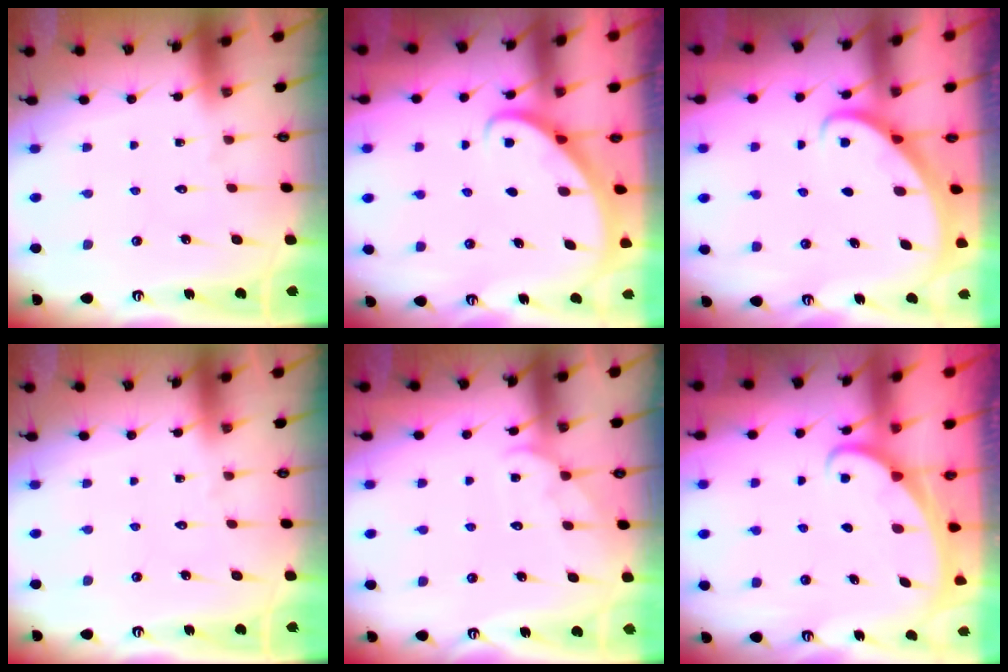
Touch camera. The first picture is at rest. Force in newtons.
{"total": 2.9, "press": 2.9, "slide": 0.2}
{"total": 2.8, "press": 2.8, "slide": 0.2}
{"total": 0.0}
{"total": 5.0, "press": 5.0, "slide": 0.4}
{"total": 1.6, "press": 1.6, "slide": 0.1}